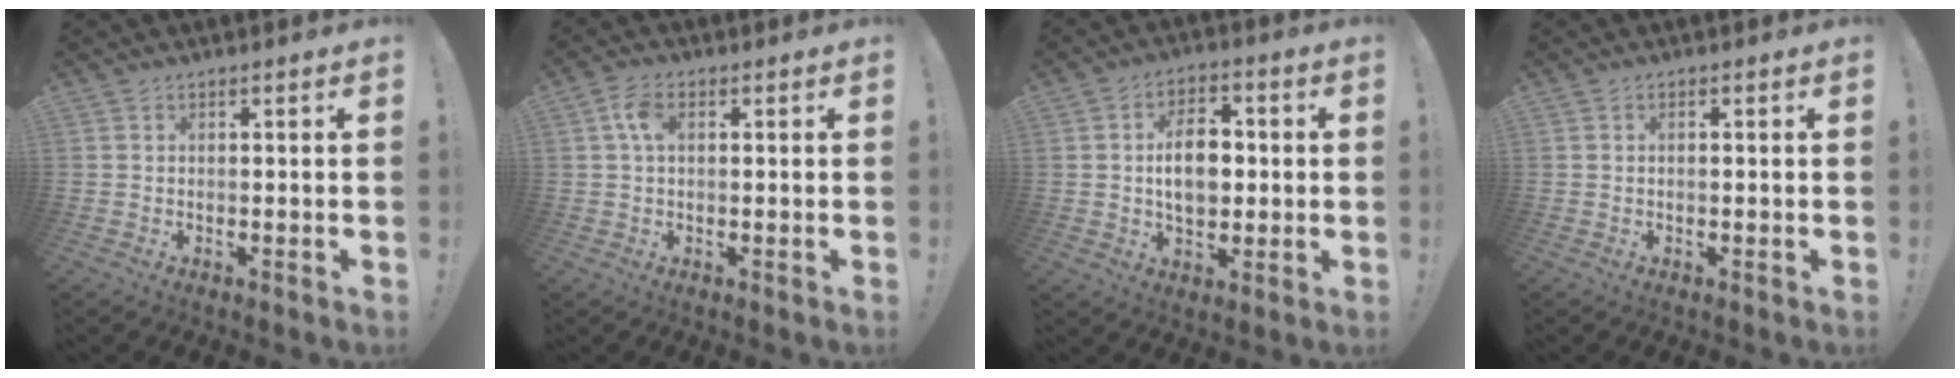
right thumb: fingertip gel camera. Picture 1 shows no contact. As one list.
[{"total": 5.3, "force": [1.1, 3.1, 4.2], "torque": [-0.077, 0.009, 0.021]}, {"total": 11.8, "force": [0.2, 7.9, 8.7], "torque": [-0.135, 0.008, 0.004]}, {"total": 0.7, "force": [-0.2, 0.2, 0.7], "torque": [-0.015, 0.001, -0.004]}]